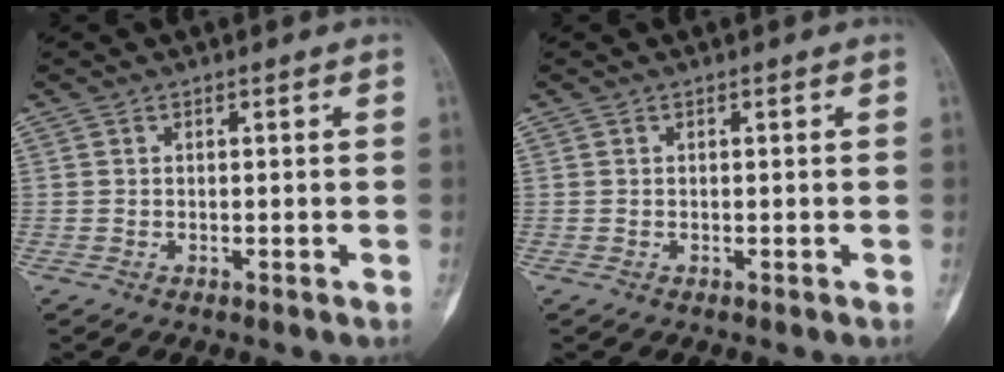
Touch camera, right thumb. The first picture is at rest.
{"total": 0.0}